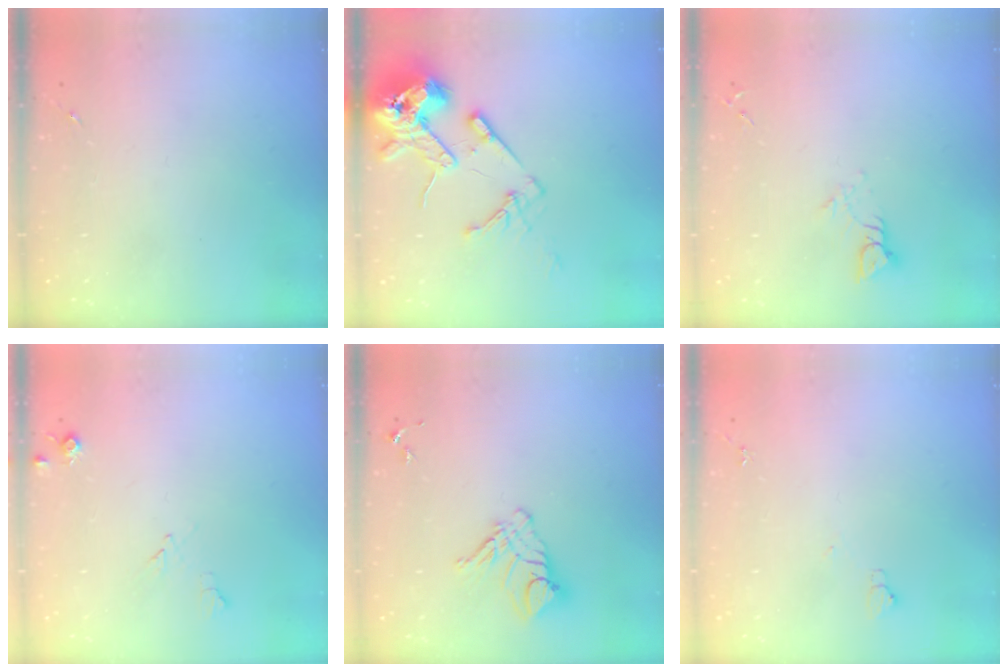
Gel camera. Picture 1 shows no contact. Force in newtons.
{"total": 16.3, "press": 16.1, "slide": 2.5}
{"total": 4.4, "press": 4.4, "slide": 0.3}
{"total": 5.8, "press": 5.8, "slide": 0.8}
{"total": 10.7, "press": 10.6, "slide": 1.1}
{"total": 4.9, "press": 4.8, "slide": 0.7}